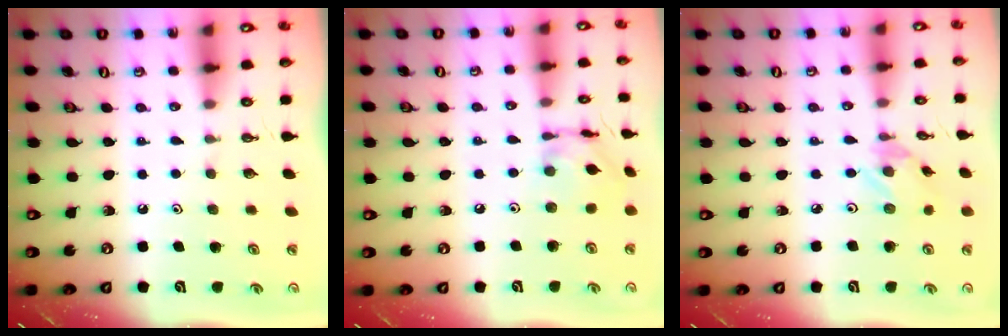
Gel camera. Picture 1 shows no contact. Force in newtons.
{"total": 10.2, "press": 10.2, "slide": 0.7}
{"total": 2.1, "press": 2.1, "slide": 0.1}